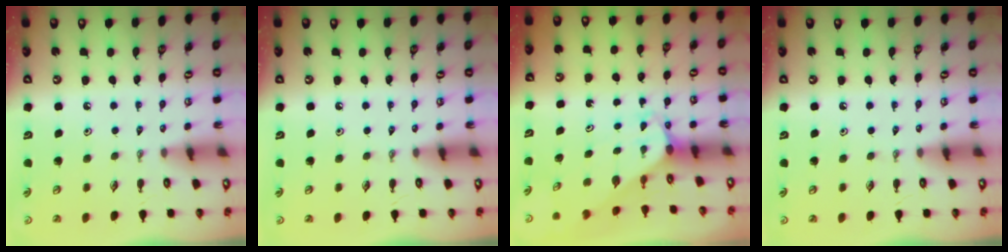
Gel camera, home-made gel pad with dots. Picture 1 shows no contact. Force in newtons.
{"total": 0.0}
{"total": 3.0, "press": 3.0, "slide": 0.2}
{"total": 0.0}